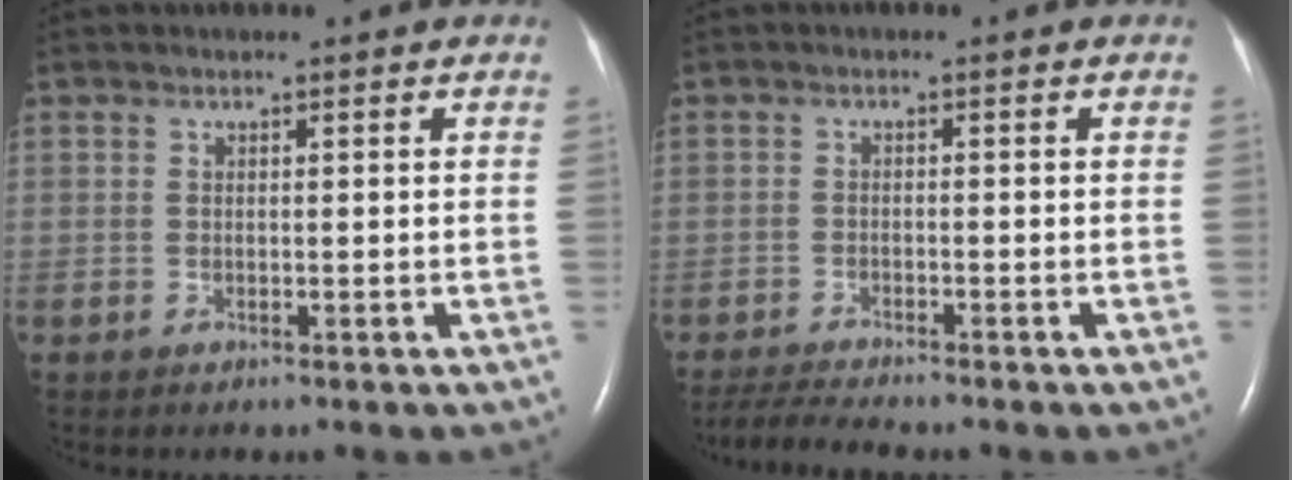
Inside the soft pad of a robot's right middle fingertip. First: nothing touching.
{"total": 4.4, "force": [-4.1, -0.6, 1.4], "torque": [-0.031, -0.021, -0.071]}